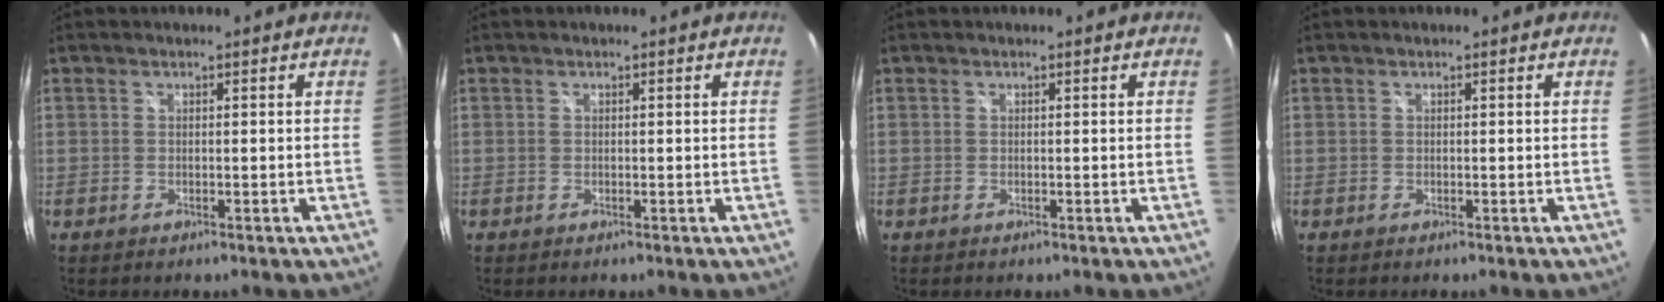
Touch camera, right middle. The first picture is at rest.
{"total": 0.0}
{"total": 0.0}
{"total": 0.0}